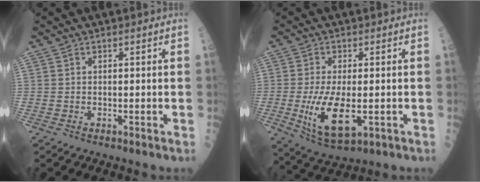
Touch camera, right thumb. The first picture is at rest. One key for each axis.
{"total": 11.4, "fx": -2.2, "fy": 4.8, "fz": 10.1, "tx": -0.189, "ty": -0.020, "tz": -0.029}